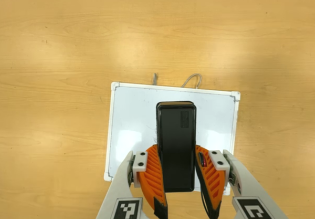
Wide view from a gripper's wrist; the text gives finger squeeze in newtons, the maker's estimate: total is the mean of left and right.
{"total": 7.2, "left": 6.2, "right": 8.1}